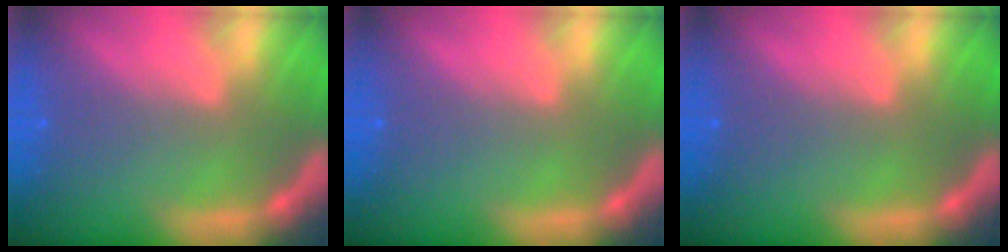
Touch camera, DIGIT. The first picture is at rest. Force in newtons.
{"total": 0.0}
{"total": 0.0}